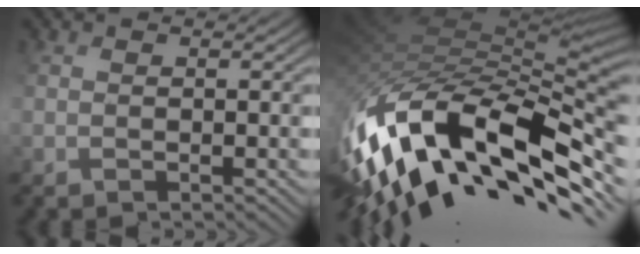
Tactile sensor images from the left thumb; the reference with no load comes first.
{"total": 17.1, "force": [-7.8, 6.9, 13.6], "torque": [-0.287, -0.014, -0.120]}